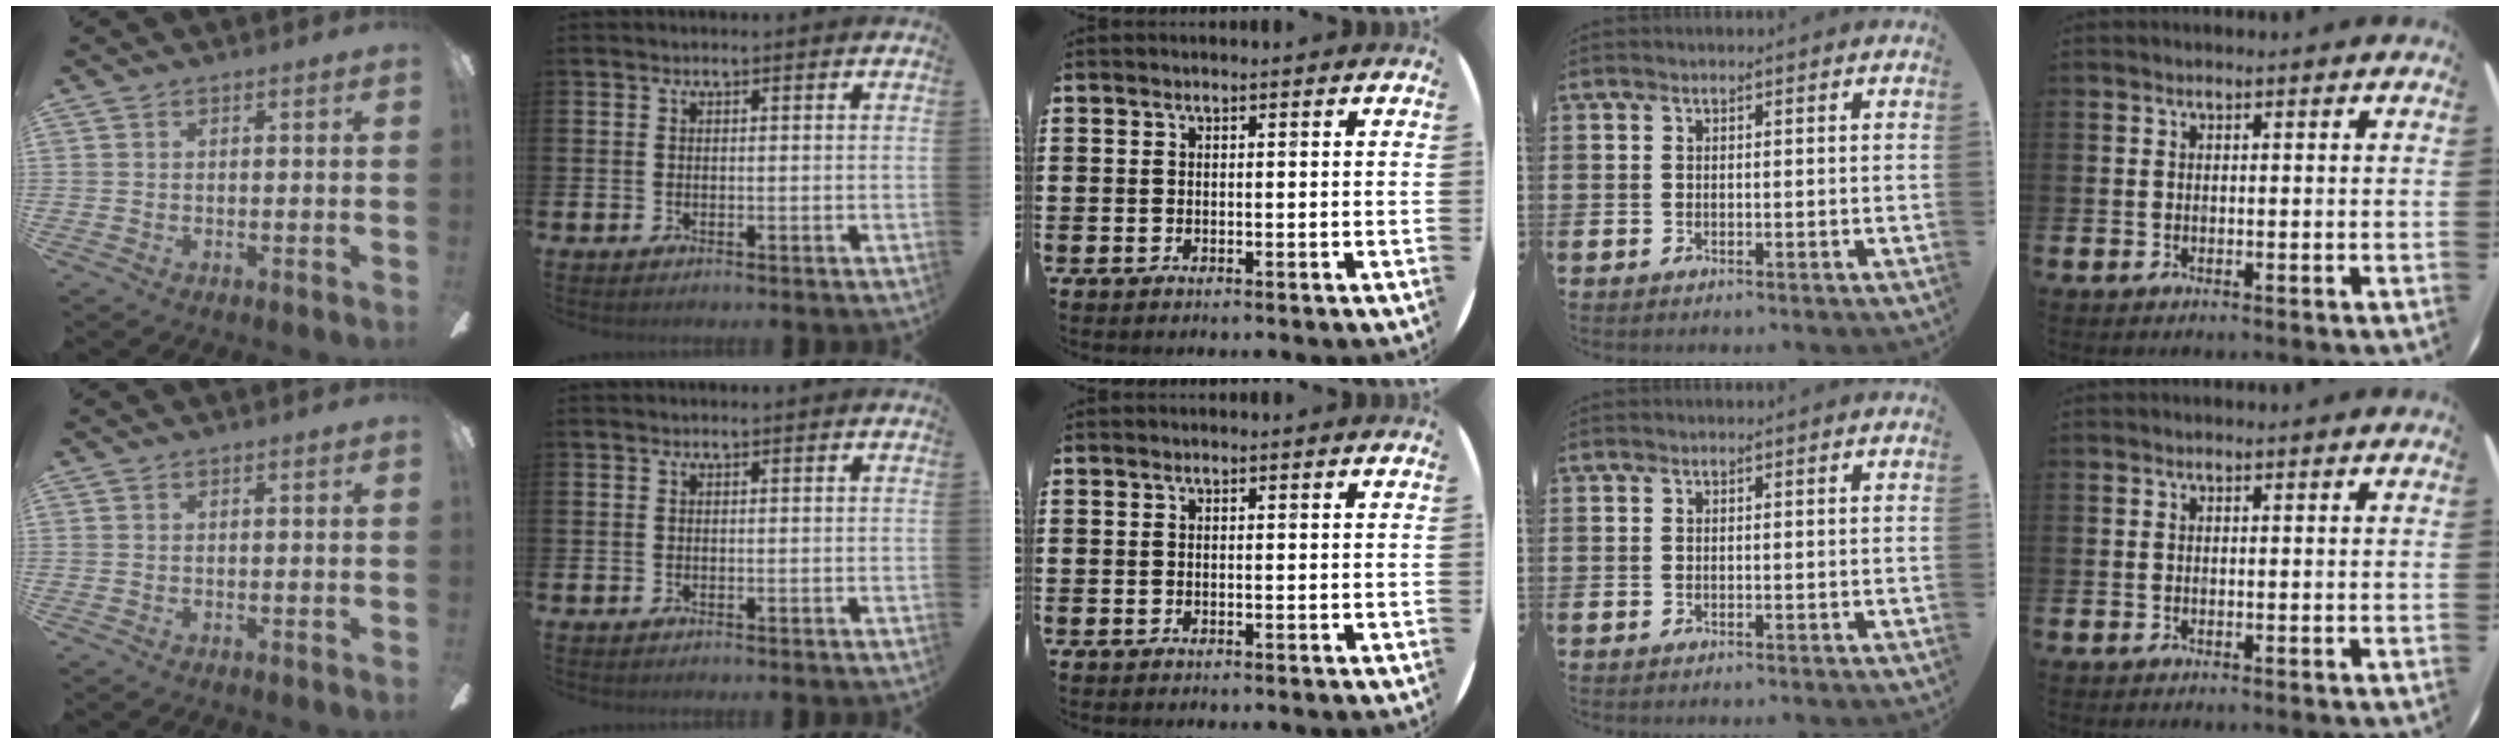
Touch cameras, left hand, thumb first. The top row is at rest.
{}